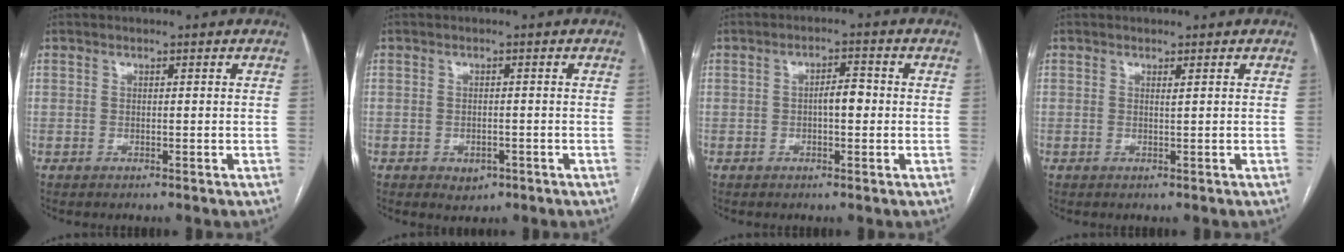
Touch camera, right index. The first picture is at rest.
{"total": 2.0, "force": [-0.9, 1.5, 0.9], "torque": [-0.008, 0.003, -0.005]}
{"total": 3.3, "force": [-0.1, 1.2, 3.0], "torque": [-0.046, 0.010, -0.003]}
{"total": 0.6, "force": [0.3, -0.1, 0.4], "torque": [-0.014, -0.004, 0.009]}